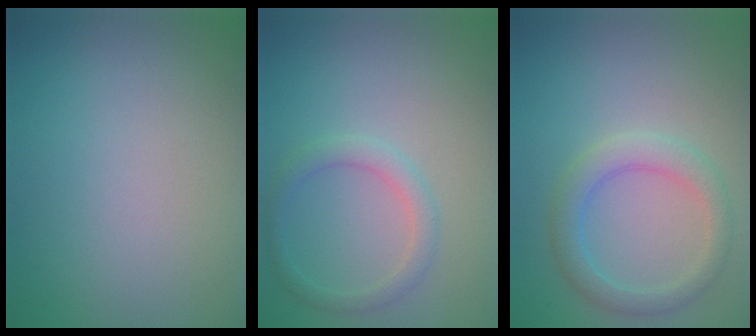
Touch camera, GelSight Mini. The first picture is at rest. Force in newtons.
{"total": 2.0, "press": 2.0, "slide": 0.1}
{"total": 3.0, "press": 3.0, "slide": 0.2}